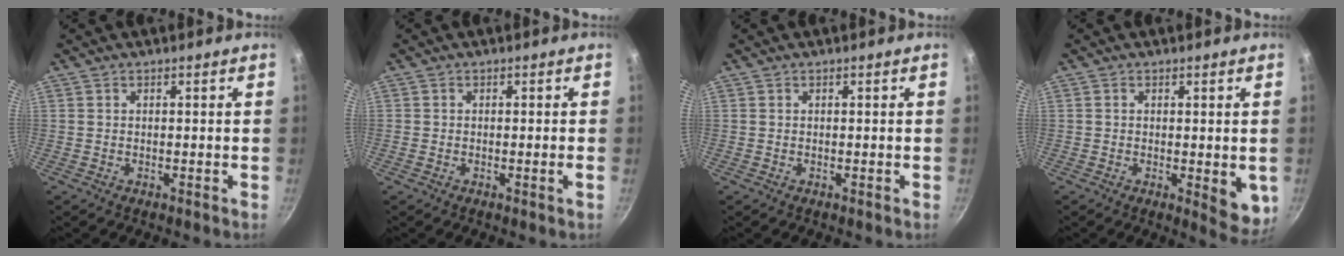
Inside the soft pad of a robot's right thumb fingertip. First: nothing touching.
{"total": 0.8, "force": [-0.3, 0.0, 0.8], "torque": [-0.017, 0.004, -0.009]}
{"total": 0.0}
{"total": 6.0, "force": [-0.4, 2.6, 5.4], "torque": [-0.059, -0.009, -0.004]}